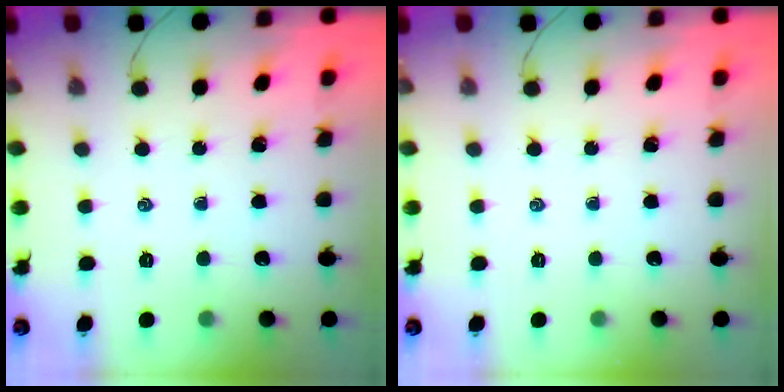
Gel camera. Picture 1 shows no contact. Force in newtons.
{"total": 0.0}